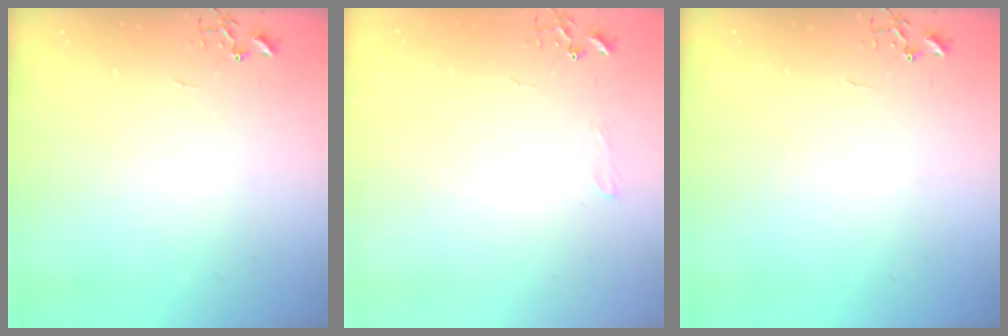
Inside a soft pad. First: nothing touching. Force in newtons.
{"total": 4.7, "press": 4.6, "slide": 0.7}
{"total": 0.0}